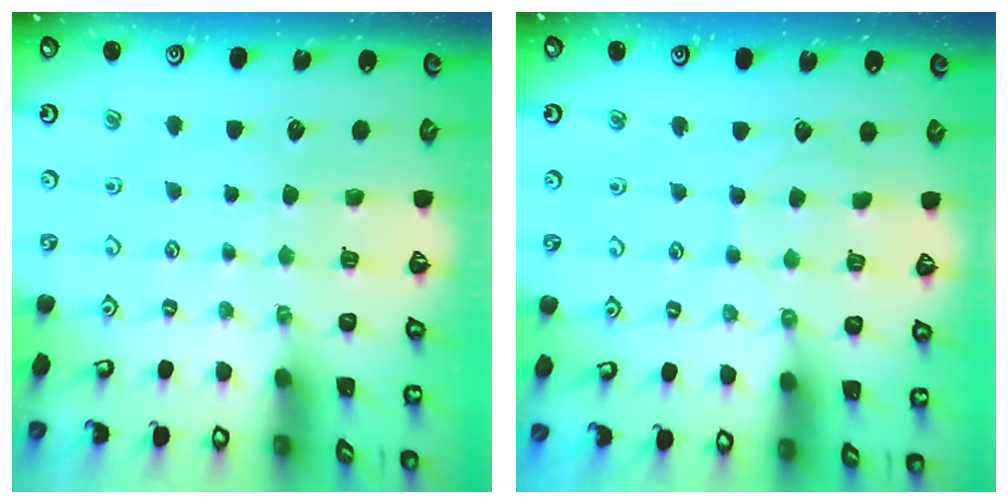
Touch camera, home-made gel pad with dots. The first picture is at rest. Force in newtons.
{"total": 2.9, "press": 2.9, "slide": 0.3}